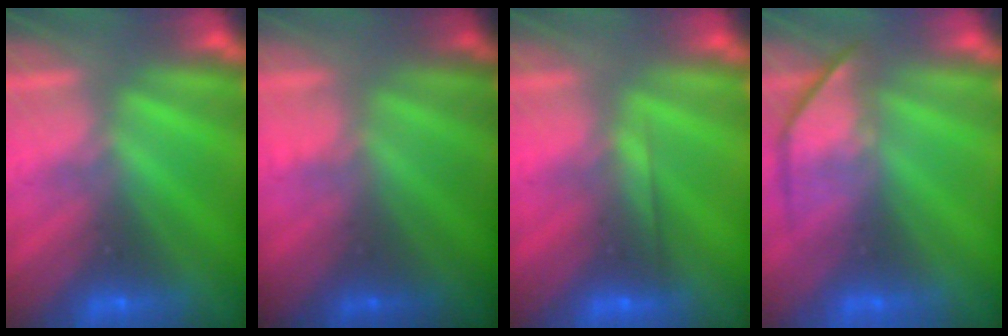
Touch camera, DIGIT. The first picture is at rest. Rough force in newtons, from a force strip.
{"total": 1.8}
{"total": 1.9}
{"total": 4.5}